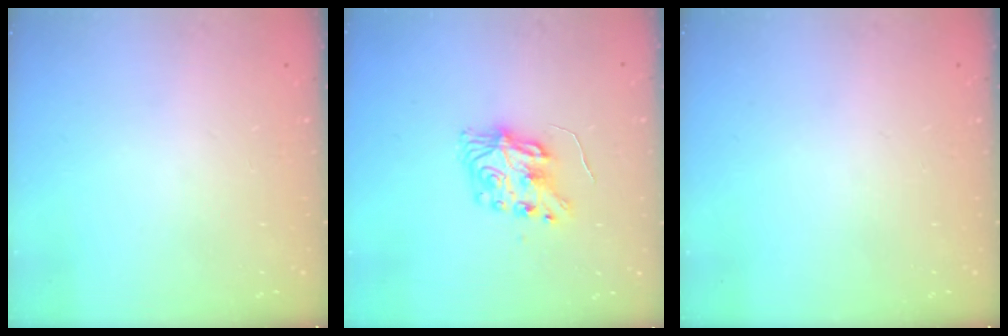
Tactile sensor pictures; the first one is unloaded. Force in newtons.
{"total": 8.5, "press": 8.5, "slide": 0.3}
{"total": 0.0}